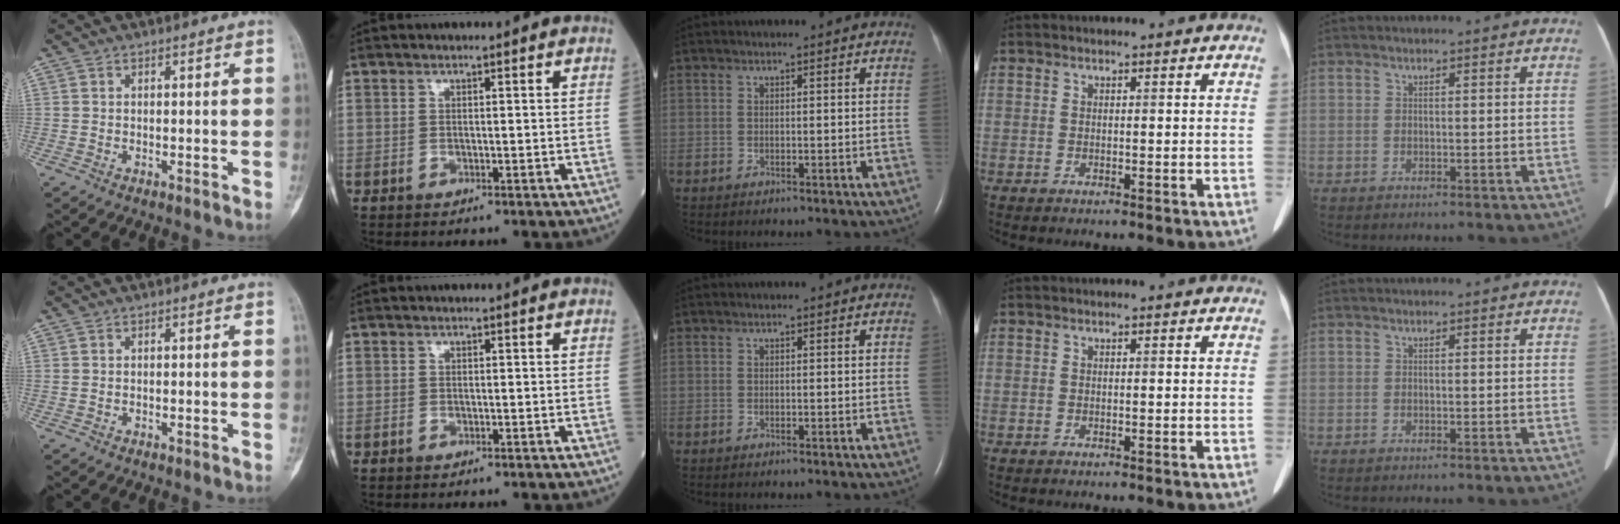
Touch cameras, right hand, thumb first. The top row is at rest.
{}